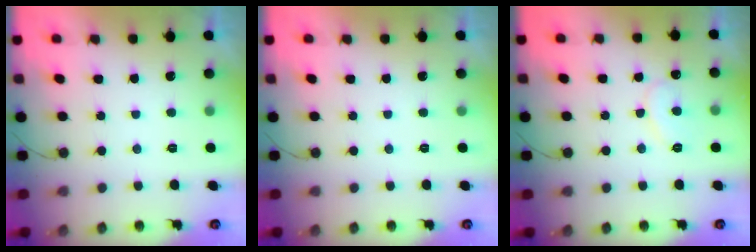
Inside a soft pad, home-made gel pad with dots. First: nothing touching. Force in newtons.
{"total": 0.0}
{"total": 8.2, "press": 8.2, "slide": 0.6}